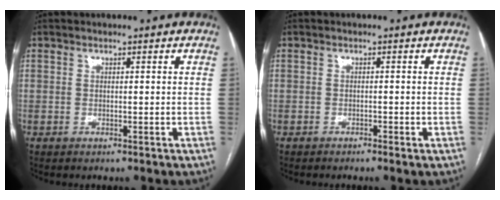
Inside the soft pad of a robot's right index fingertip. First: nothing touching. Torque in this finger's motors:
{"motor_torque": [-1.26, -0.63, -0.53, -0.11]}